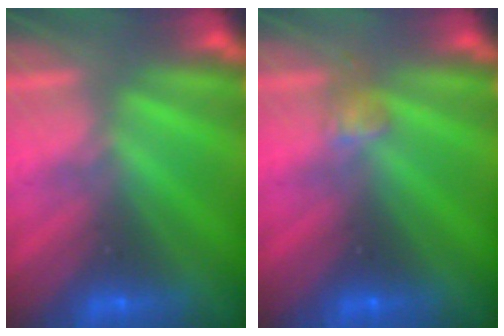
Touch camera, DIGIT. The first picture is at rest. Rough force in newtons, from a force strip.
{"total": 3.0}